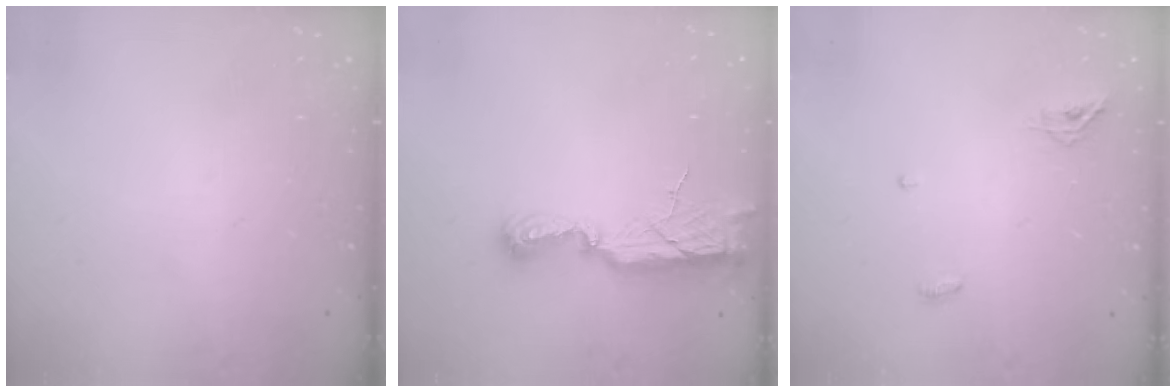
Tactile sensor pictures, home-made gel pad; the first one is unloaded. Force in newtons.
{"total": 9.5, "press": 9.2, "slide": 2.7}
{"total": 4.9, "press": 4.8, "slide": 1.0}